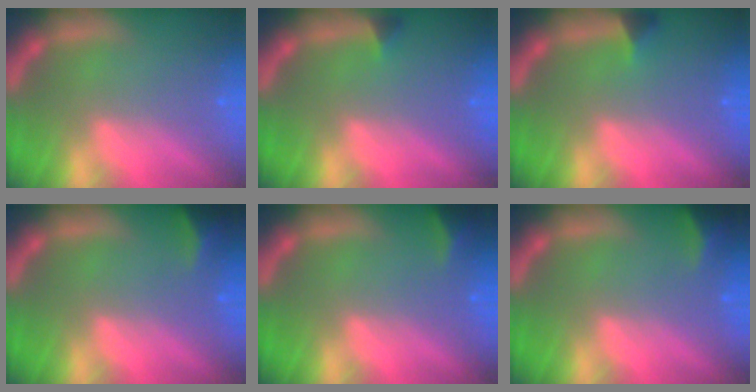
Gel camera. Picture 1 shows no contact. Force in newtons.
{"total": 0.9}
{"total": 1.4}
{"total": 2.9}
{"total": 2.4}
{"total": 2.9}